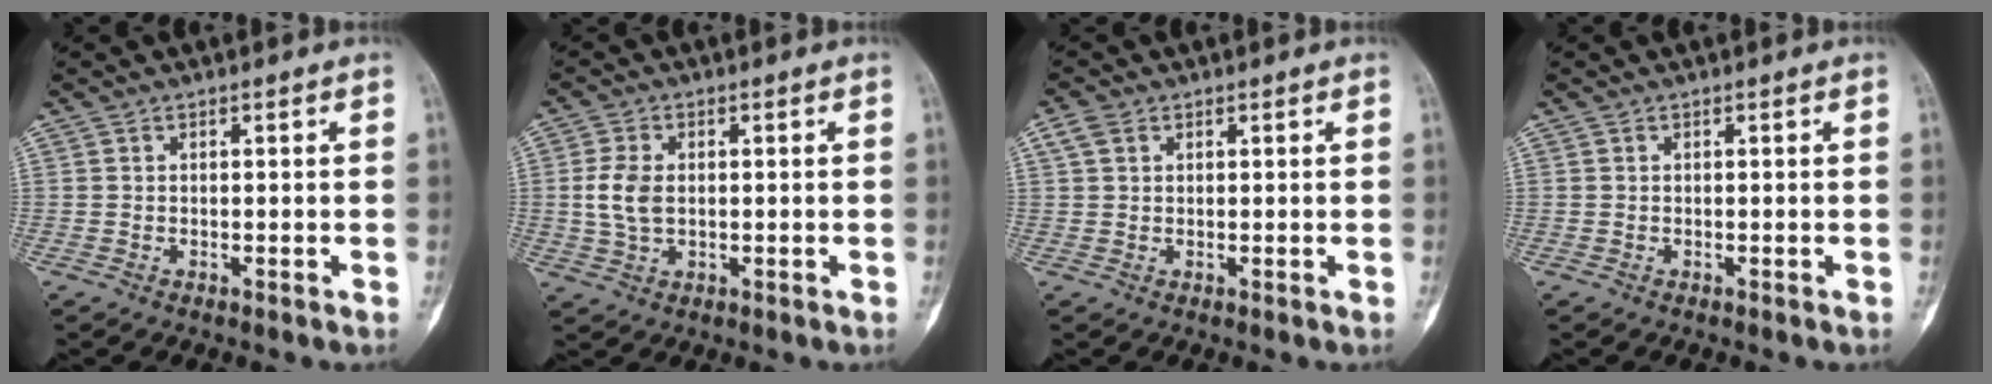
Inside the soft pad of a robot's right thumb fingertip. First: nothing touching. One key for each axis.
{"total": 5.5, "fx": 0.2, "fy": 3.5, "fz": 4.3, "tx": -0.090, "ty": 0.003, "tz": 0.006}
{"total": 2.6, "fx": 1.2, "fy": 1.8, "fz": 1.4, "tx": -0.029, "ty": 0.007, "tz": 0.026}
{"total": 0.0}